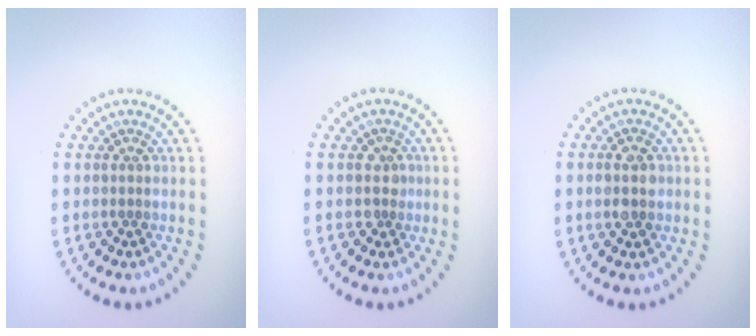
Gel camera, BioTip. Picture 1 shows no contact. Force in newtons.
{"total": 1.5, "press": 1.1, "slide": 0.9}
{"total": 2.5, "press": 2.5, "slide": 0.1}